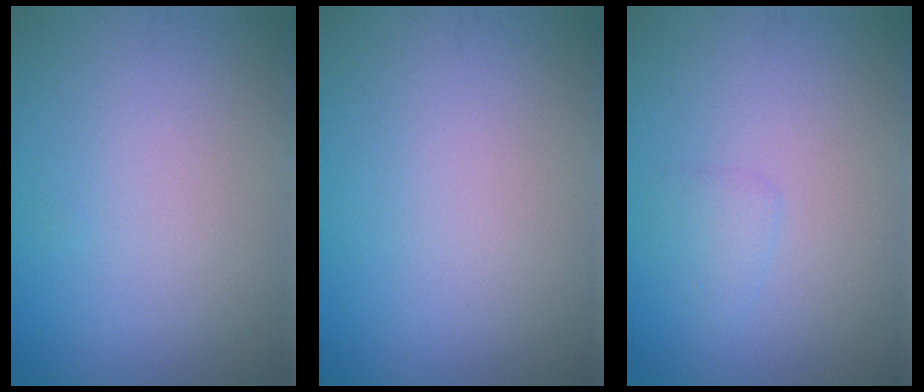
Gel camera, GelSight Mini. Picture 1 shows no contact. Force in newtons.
{"total": 0.0}
{"total": 1.1, "press": 1.1, "slide": 0.1}